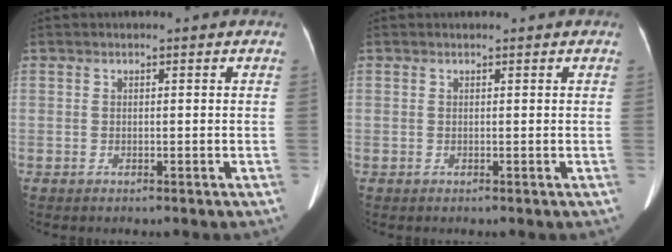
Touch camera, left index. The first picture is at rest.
{"total": 0.9, "force": [0.8, 0.1, 0.1], "torque": [-0.007, 0.010, 0.012]}